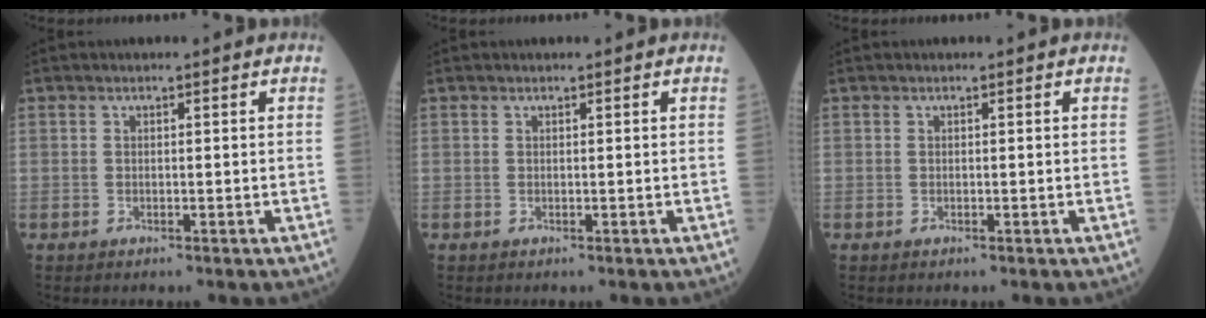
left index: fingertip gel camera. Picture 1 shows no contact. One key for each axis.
{"total": 0.0}
{"total": 0.0}